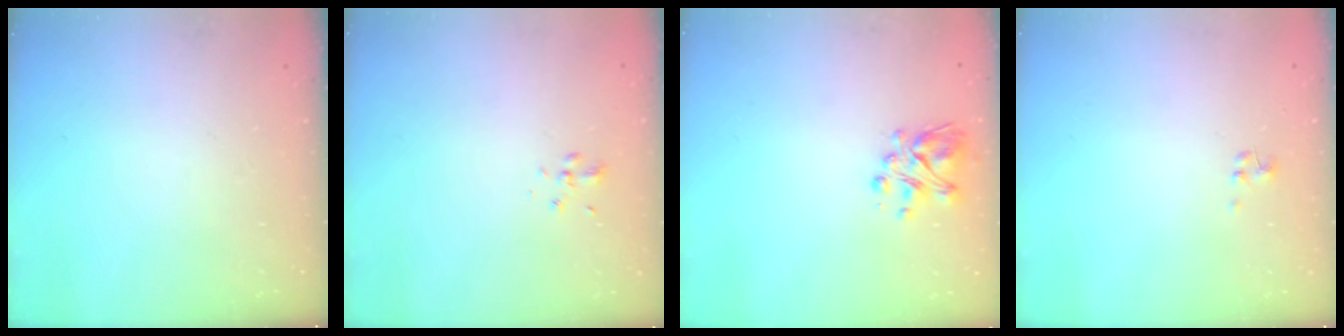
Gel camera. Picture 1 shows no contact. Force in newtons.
{"total": 2.0, "press": 1.8, "slide": 0.9}
{"total": 4.7, "press": 4.6, "slide": 1.1}
{"total": 0.8, "press": 0.7, "slide": 0.3}